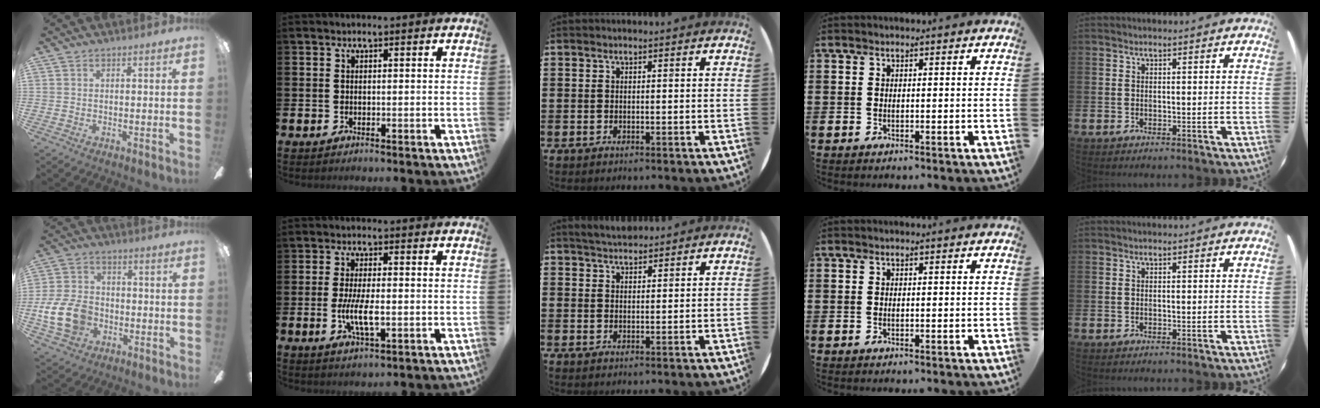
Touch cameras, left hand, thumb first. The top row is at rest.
{"thumb": {"total": 13.2, "force": [-3.4, 9.7, 8.3], "torque": [-0.185, 0.030, -0.056]}, "index": {"total": 5.5, "force": [-0.9, 2.0, 5.0], "torque": [-0.102, -0.001, -0.019]}, "middle": {"total": 3.0, "force": [2.9, 0.5, 0.4], "torque": [-0.013, -0.003, 0.054]}}